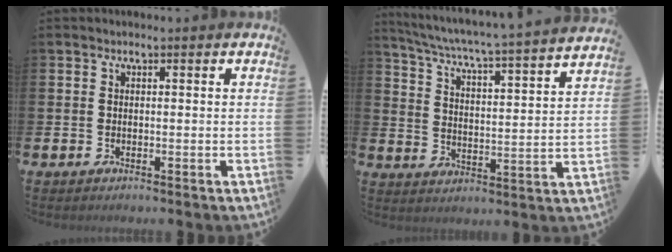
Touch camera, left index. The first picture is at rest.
{"total": 5.2, "force": [4.8, -0.3, 2.0], "torque": [-0.066, -0.047, 0.074]}